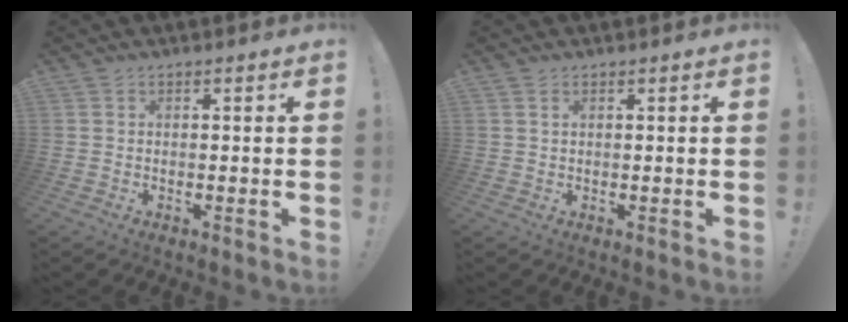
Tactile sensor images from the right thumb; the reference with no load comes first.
{"total": 1.1, "force": [0.6, 0.4, 0.8], "torque": [-0.013, -0.002, 0.011]}